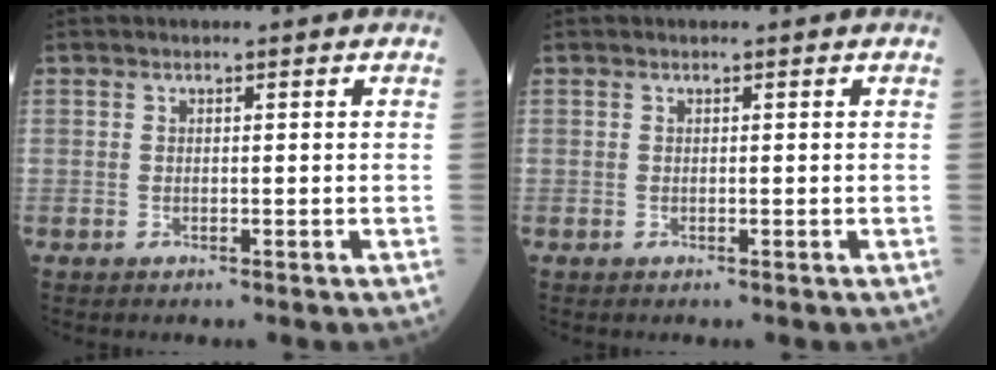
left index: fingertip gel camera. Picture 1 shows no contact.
{"total": 0.0}